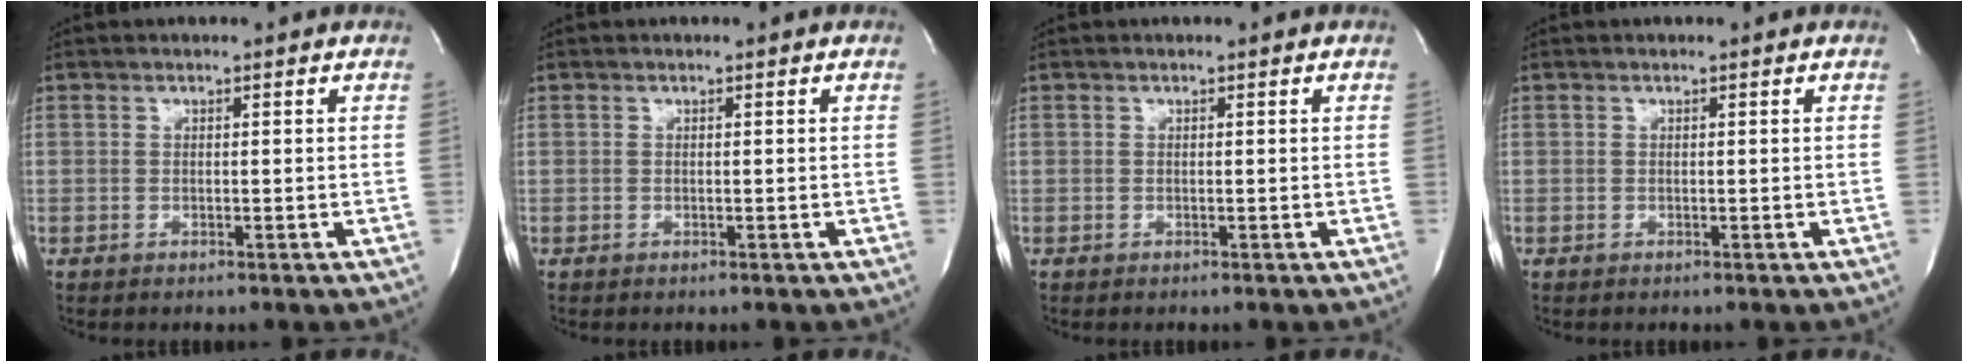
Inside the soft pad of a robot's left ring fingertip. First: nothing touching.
{"total": 0.0}
{"total": 0.0}
{"total": 0.0}